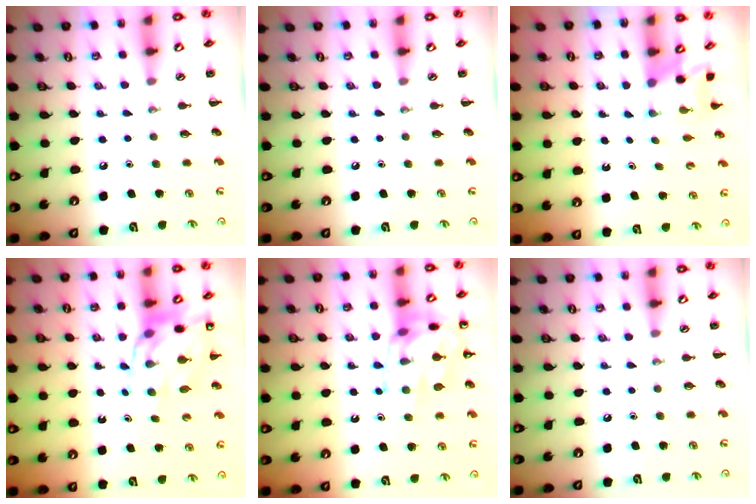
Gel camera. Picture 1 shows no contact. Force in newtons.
{"total": 0.0}
{"total": 1.6, "press": 1.5, "slide": 0.6}
{"total": 12.7, "press": 12.2, "slide": 3.6}
{"total": 15.2, "press": 15.1, "slide": 1.6}
{"total": 0.0}